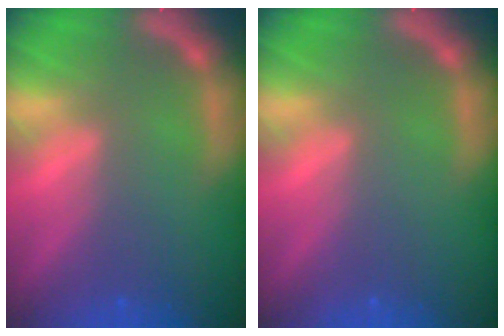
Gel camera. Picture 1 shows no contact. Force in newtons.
{"total": 0.0}